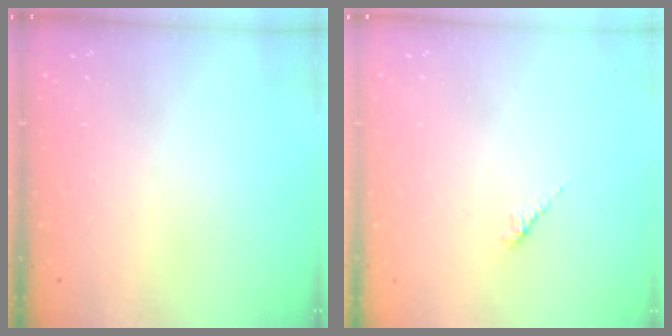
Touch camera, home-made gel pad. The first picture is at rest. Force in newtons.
{"total": 2.6, "press": 2.4, "slide": 0.7}